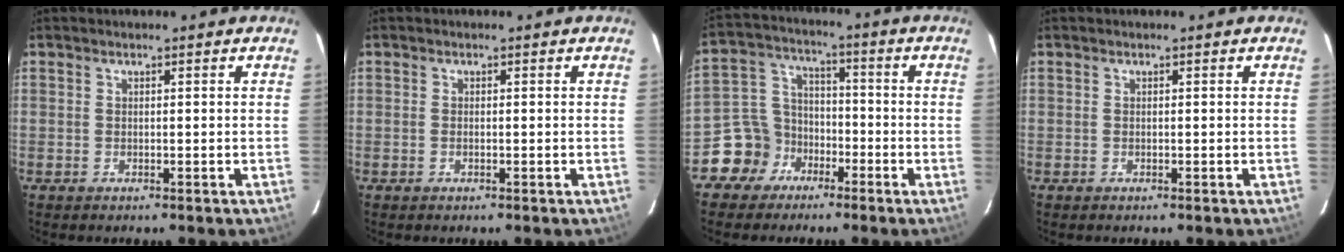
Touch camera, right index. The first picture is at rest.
{"total": 0.6, "force": [-0.2, 0.2, 0.5], "torque": [-0.010, 0.001, -0.005]}
{"total": 8.9, "force": [-5.4, 7.1, 0.7], "torque": [-0.025, 0.040, -0.102]}
{"total": 0.0}